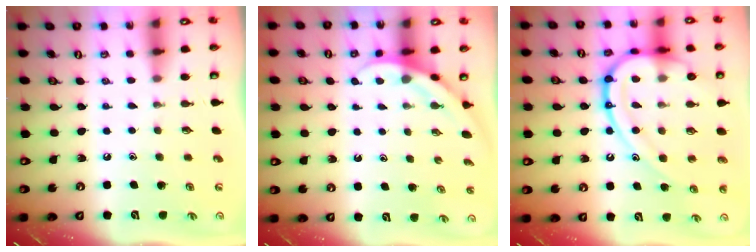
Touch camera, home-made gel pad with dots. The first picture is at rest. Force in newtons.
{"total": 4.1, "press": 4.1, "slide": 0.3}
{"total": 21.2, "press": 21.2, "slide": 1.4}